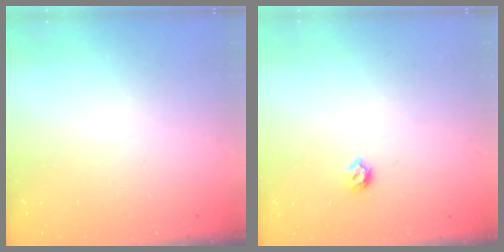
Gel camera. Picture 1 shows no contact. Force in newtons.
{"total": 5.0, "press": 4.9, "slide": 1.1}